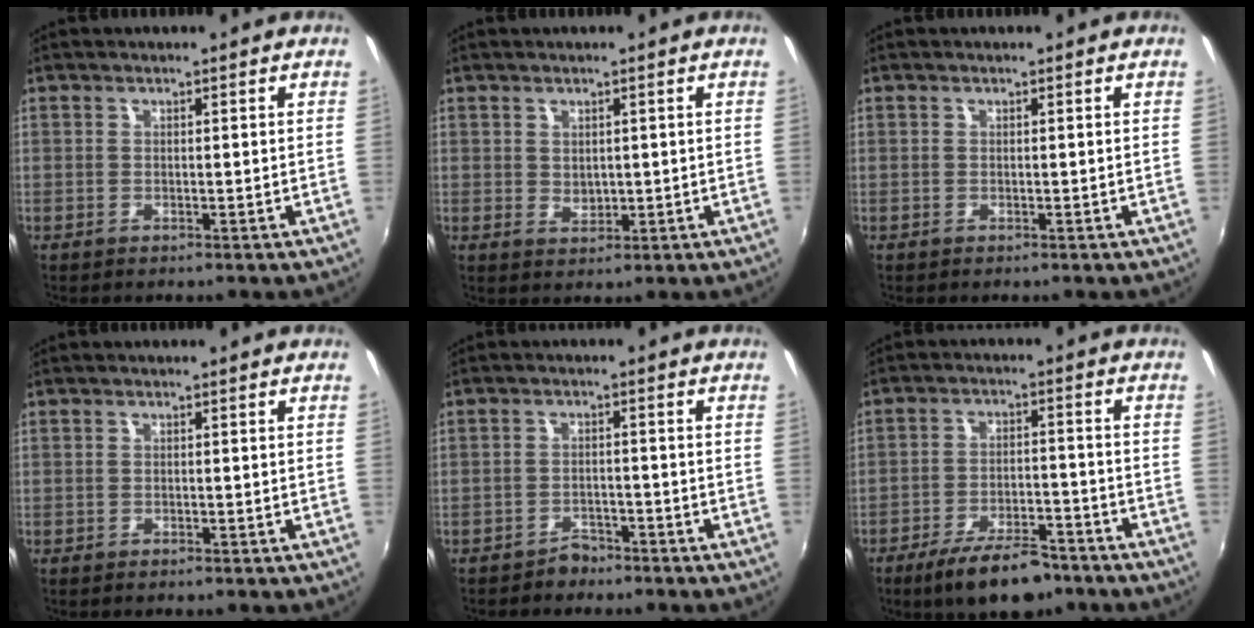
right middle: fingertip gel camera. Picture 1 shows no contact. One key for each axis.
{"total": 1.9, "fx": 0.8, "fy": 1.5, "fz": 0.8, "tx": -0.008, "ty": 0.000, "tz": 0.016}
{"total": 0.0}
{"total": 0.5, "fx": -0.4, "fy": 0.3, "fz": 0.2, "tx": -0.005, "ty": -0.004, "tz": -0.009}
{"total": 2.9, "fx": -2.5, "fy": 1.4, "fz": 0.2, "tx": -0.009, "ty": 0.006, "tz": -0.039}
{"total": 11.4, "fx": -8.5, "fy": 3.9, "fz": 6.5, "tx": -0.132, "ty": -0.006, "tz": -0.134}